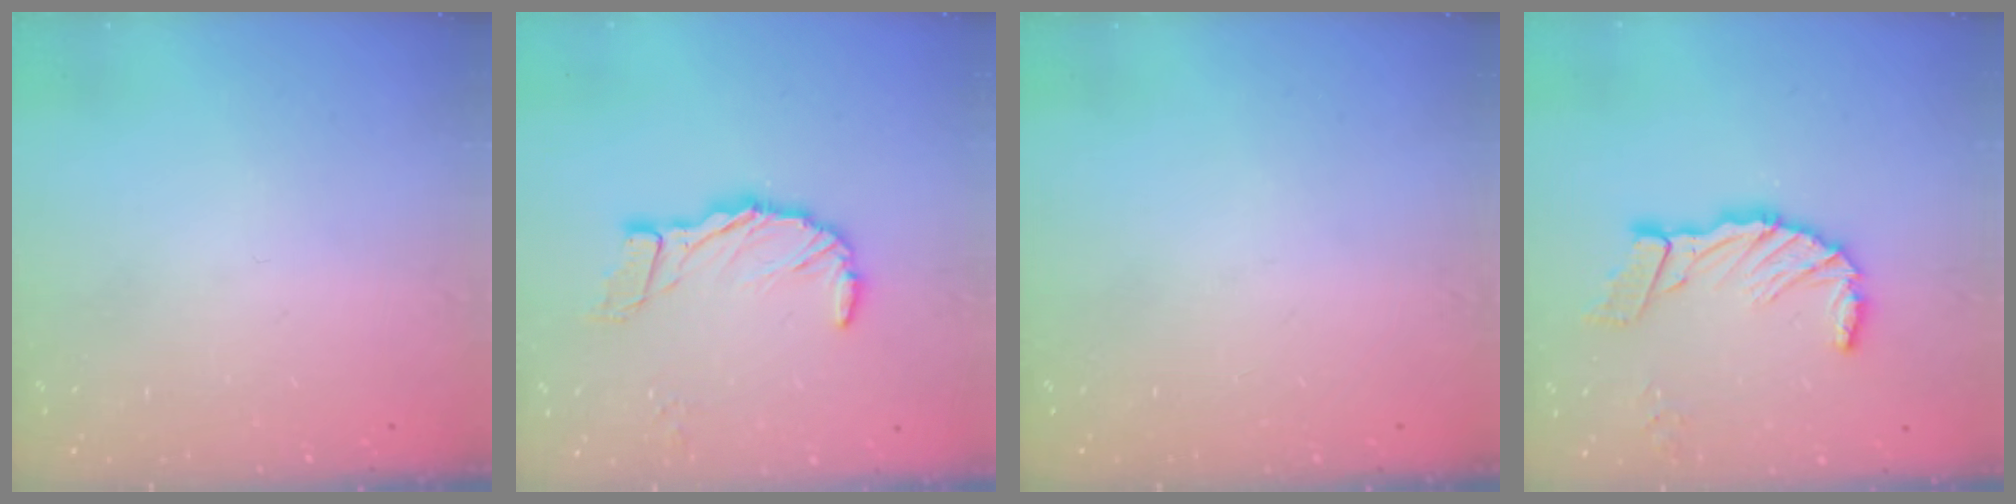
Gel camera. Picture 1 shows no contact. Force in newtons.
{"total": 11.0, "press": 10.9, "slide": 1.5}
{"total": 0.0}
{"total": 11.6, "press": 11.6, "slide": 1.1}